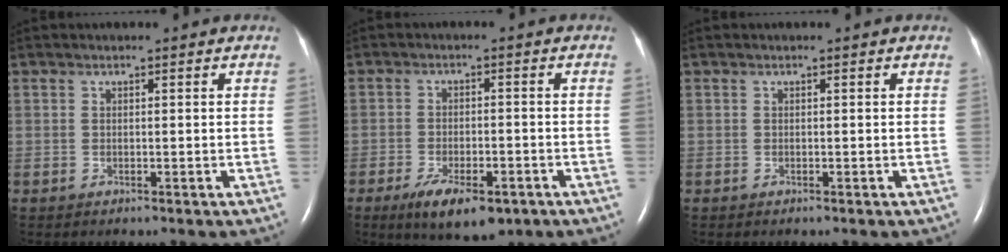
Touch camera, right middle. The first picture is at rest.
{"total": 8.7, "force": [-5.3, 3.3, 6.0], "torque": [-0.099, -0.010, -0.079]}
{"total": 0.0}